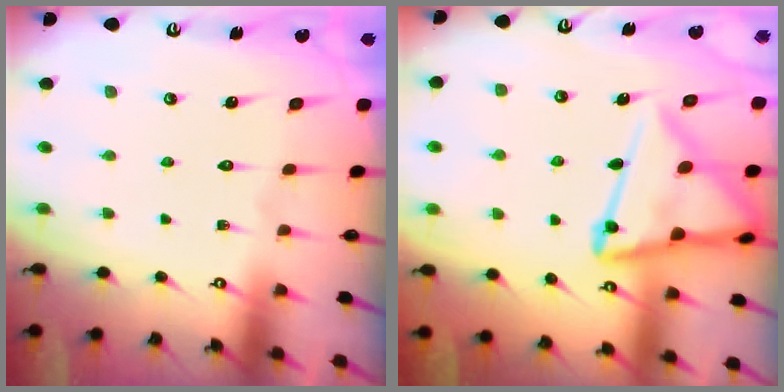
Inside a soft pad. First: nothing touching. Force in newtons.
{"total": 16.5, "press": 16.5, "slide": 1.5}